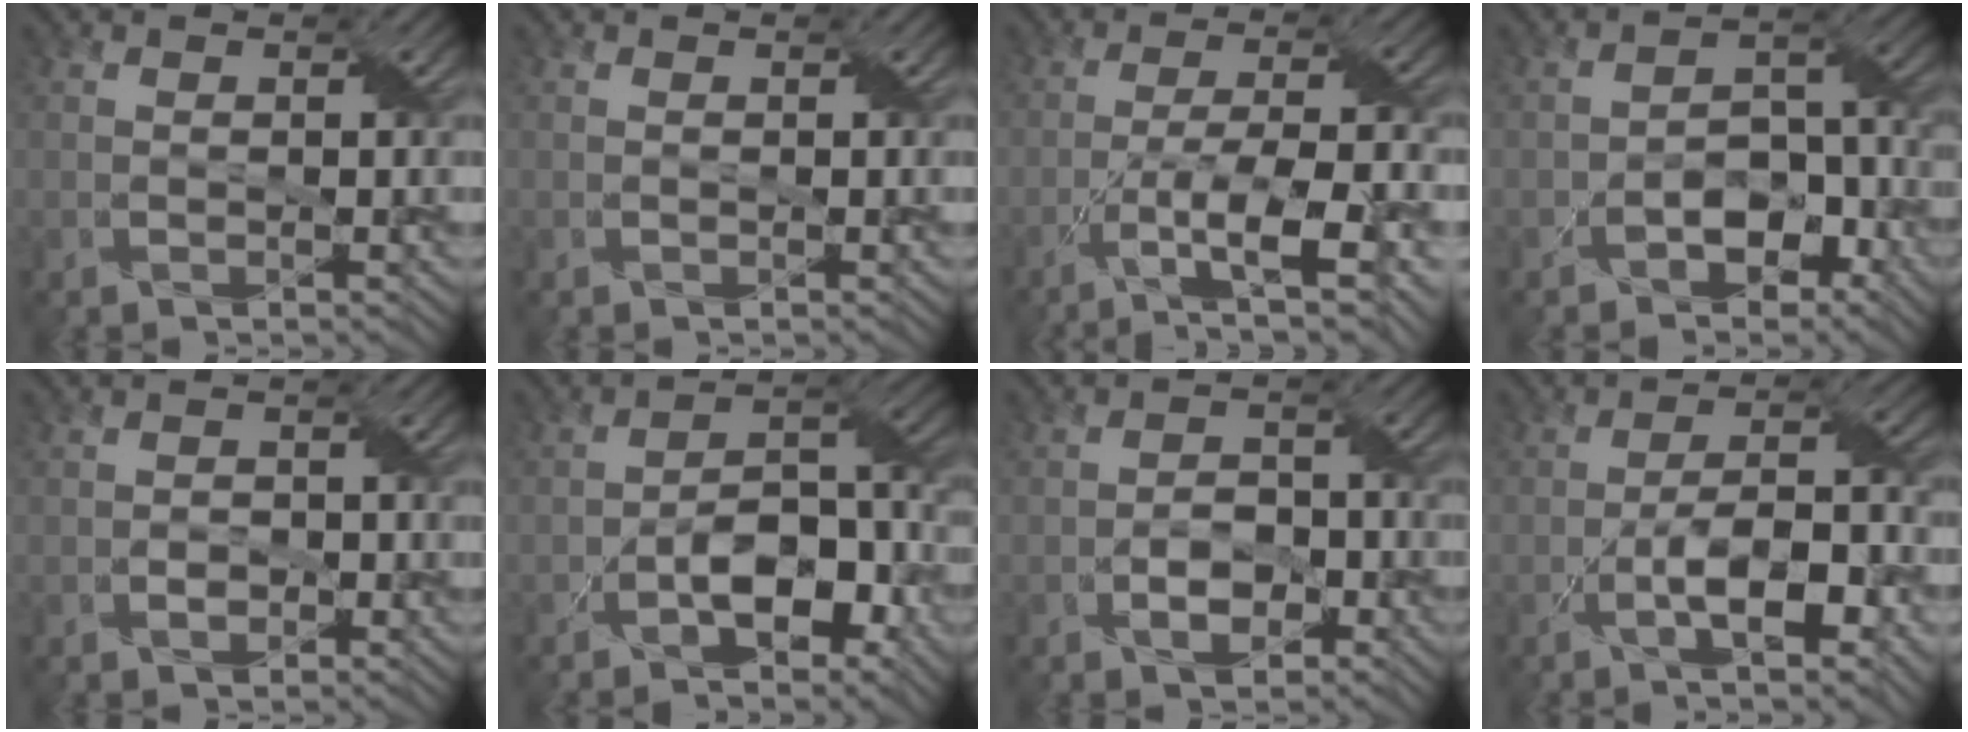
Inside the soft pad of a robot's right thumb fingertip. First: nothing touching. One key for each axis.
{"total": 0.0}
{"total": 10.3, "fx": -4.6, "fy": 2.8, "fz": 8.7, "tx": -0.160, "ty": -0.004, "tz": -0.074}
{"total": 6.2, "fx": -3.4, "fy": 3.9, "fz": 3.6, "tx": -0.050, "ty": 0.005, "tz": -0.060}
{"total": 1.8, "fx": -0.8, "fy": 1.3, "fz": 1.0, "tx": -0.014, "ty": 0.000, "tz": -0.011}
{"total": 7.7, "fx": -3.6, "fy": 3.7, "fz": 5.8, "tx": -0.086, "ty": 0.012, "tz": -0.066}
{"total": 4.0, "fx": -1.9, "fy": 2.4, "fz": 2.5, "tx": -0.041, "ty": 0.004, "tz": -0.033}
{"total": 9.7, "fx": -3.6, "fy": 3.1, "fz": 8.5, "tx": -0.140, "ty": 0.008, "tz": -0.061}